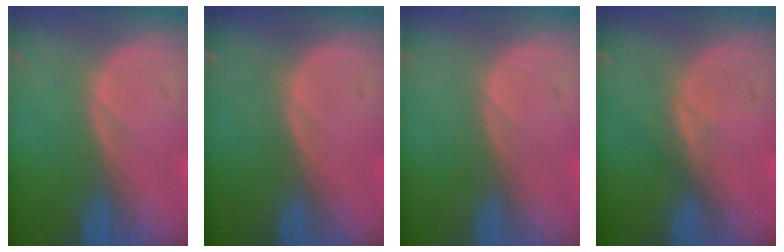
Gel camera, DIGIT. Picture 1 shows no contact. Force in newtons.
{"total": 0.0}
{"total": 0.0}
{"total": 0.9, "press": 0.9, "slide": 0.4}